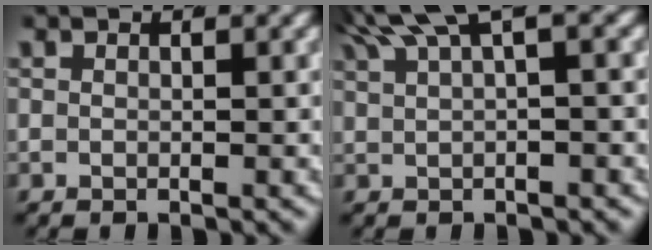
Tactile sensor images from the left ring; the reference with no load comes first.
{"total": 4.8, "force": [3.1, 1.1, 3.4], "torque": [-0.045, 0.018, 0.054]}